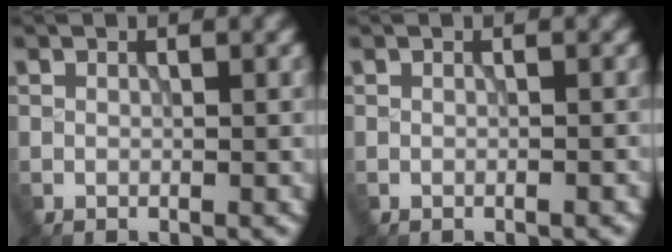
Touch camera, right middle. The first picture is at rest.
{"total": 0.5, "force": [-0.2, 0.2, 0.4], "torque": [-0.005, 0.001, -0.006]}